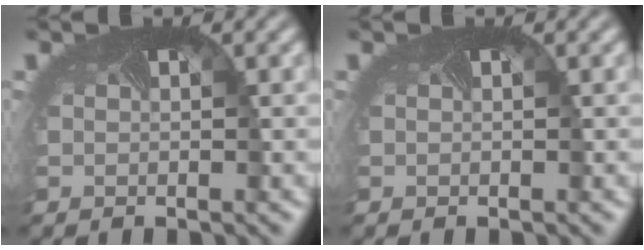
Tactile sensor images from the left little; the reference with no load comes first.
{"total": 0.0}